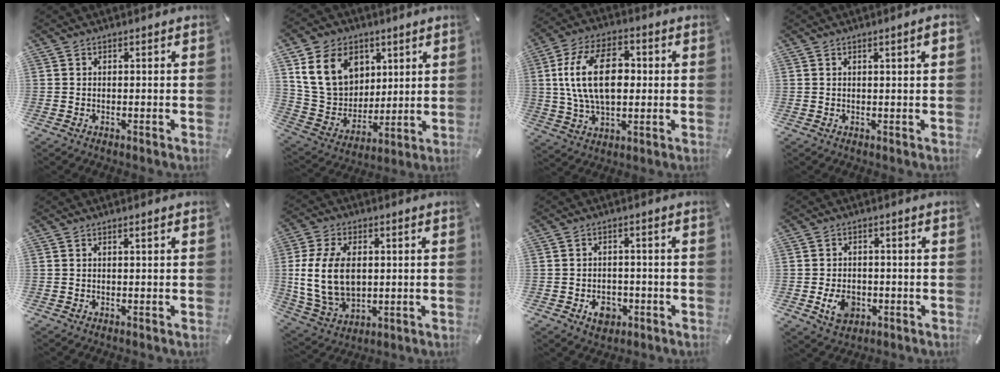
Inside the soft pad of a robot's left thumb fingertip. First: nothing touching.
{"total": 16.2, "force": [6.2, 13.1, 7.3], "torque": [-0.147, -0.013, 0.125]}
{"total": 16.7, "force": [1.8, 10.5, 12.9], "torque": [-0.269, 0.009, 0.025]}
{"total": 2.2, "force": [0.7, 0.2, 2.0], "torque": [-0.036, 0.001, 0.011]}
{"total": 0.8, "force": [0.4, 0.0, 0.7], "torque": [-0.012, 0.001, 0.006]}
{"total": 14.7, "force": [1.1, 10.2, 10.5], "torque": [-0.228, 0.002, 0.020]}
{"total": 5.6, "force": [-2.2, 4.4, 2.6], "torque": [-0.046, 0.007, -0.040]}
{"total": 6.4, "force": [-1.7, 5.0, 3.6], "torque": [-0.063, 0.000, -0.032]}